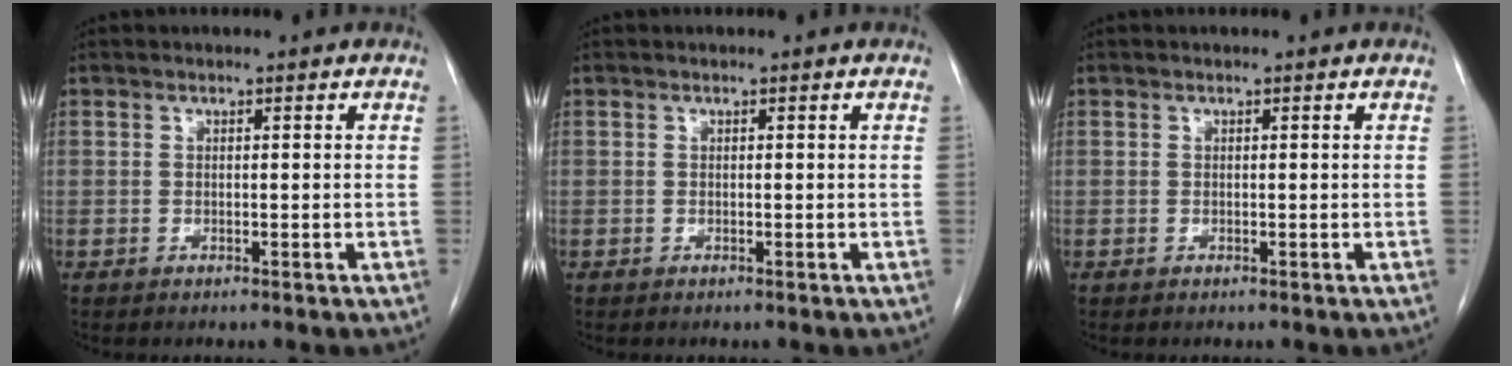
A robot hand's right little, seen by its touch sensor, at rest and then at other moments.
{"total": 0.0}
{"total": 0.0}